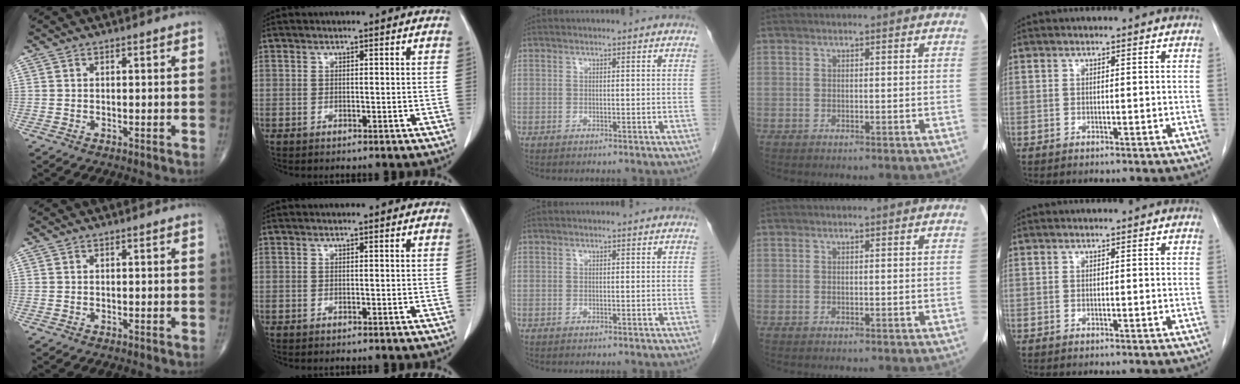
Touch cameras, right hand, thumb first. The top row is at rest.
{}